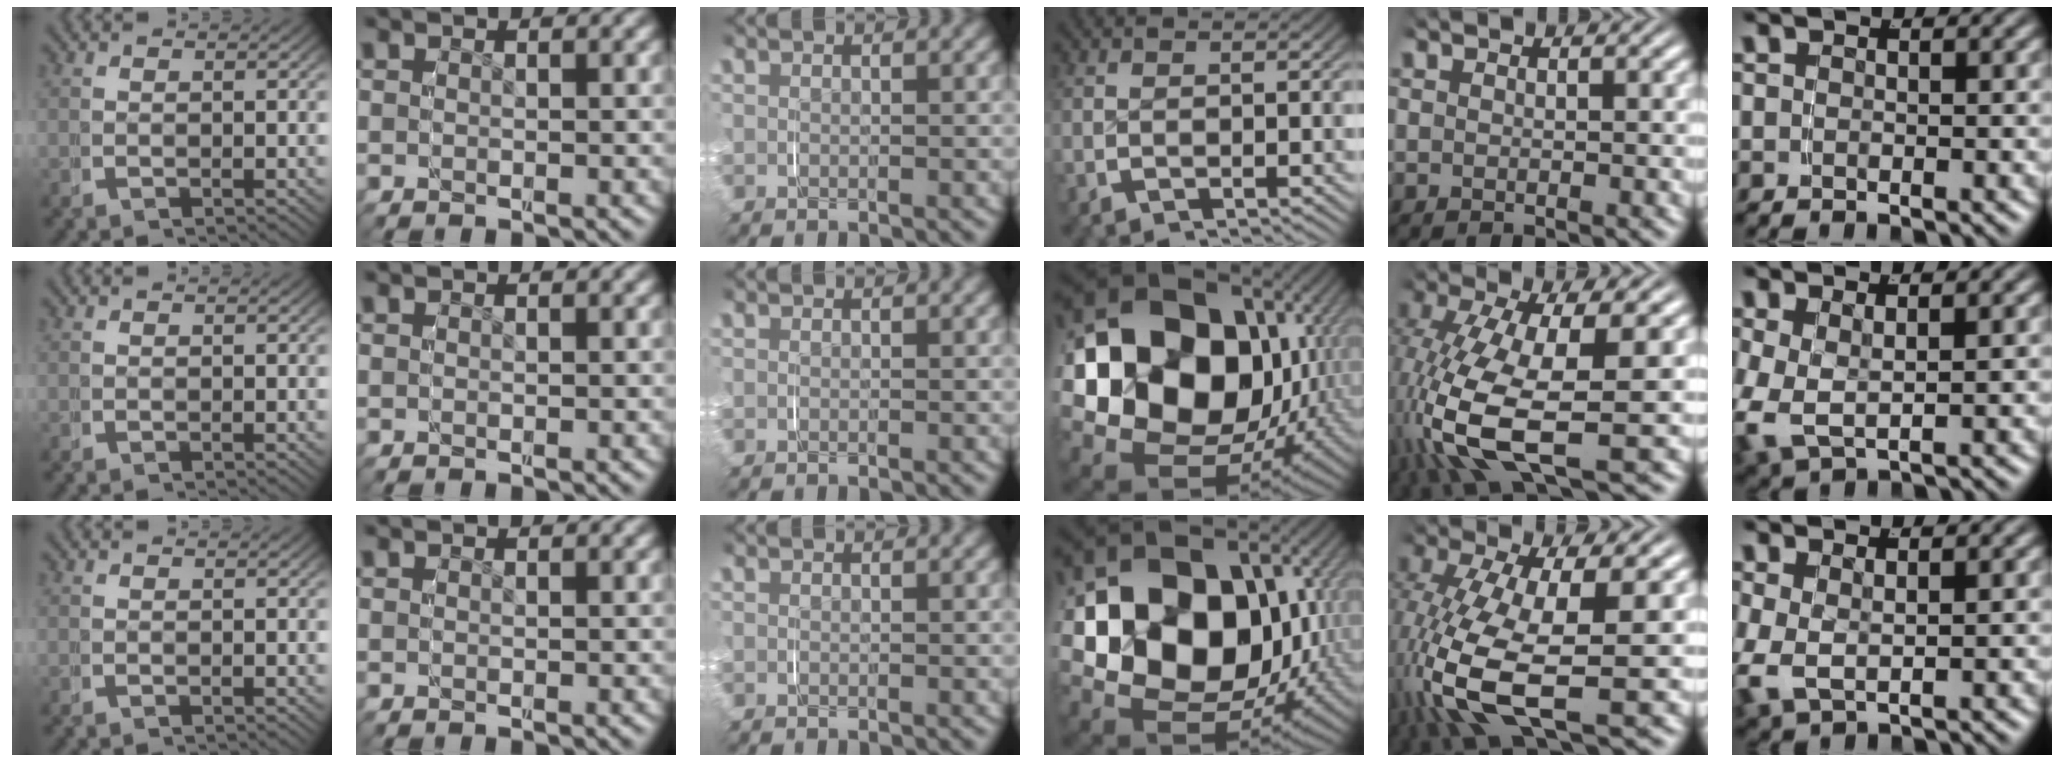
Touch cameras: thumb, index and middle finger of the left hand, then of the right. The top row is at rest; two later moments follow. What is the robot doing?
{"motion": "grasp_and_lifting", "object": "paper plate"}